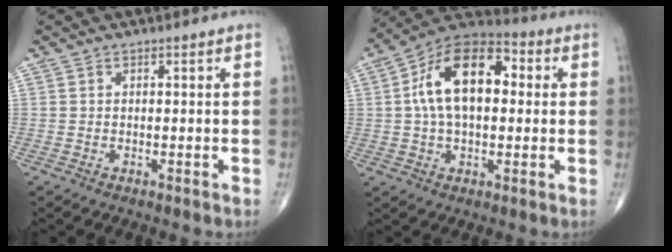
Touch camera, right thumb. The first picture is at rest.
{"total": 16.7, "force": [2.3, 9.6, 13.4], "torque": [-0.217, 0.031, 0.031]}